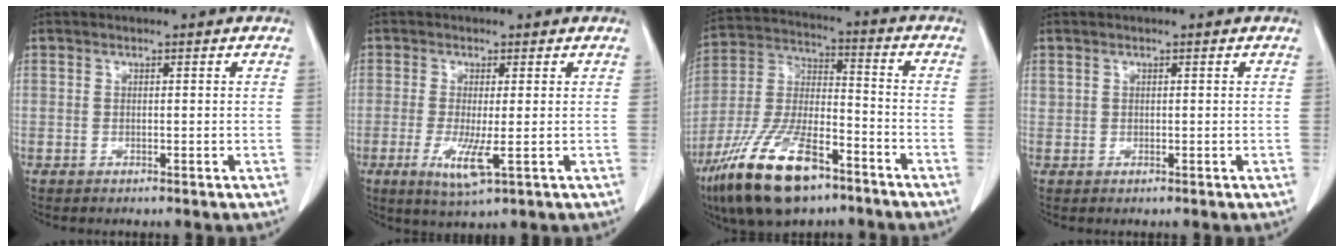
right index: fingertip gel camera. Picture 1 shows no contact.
{"total": 5.9, "force": [-1.6, 1.1, 5.6], "torque": [-0.109, -0.016, -0.022]}
{"total": 19.0, "force": [-11.8, 6.6, 13.3], "torque": [-0.296, -0.016, -0.219]}
{"total": 1.2, "force": [0.4, 1.1, 0.4], "torque": [-0.013, 0.012, 0.013]}